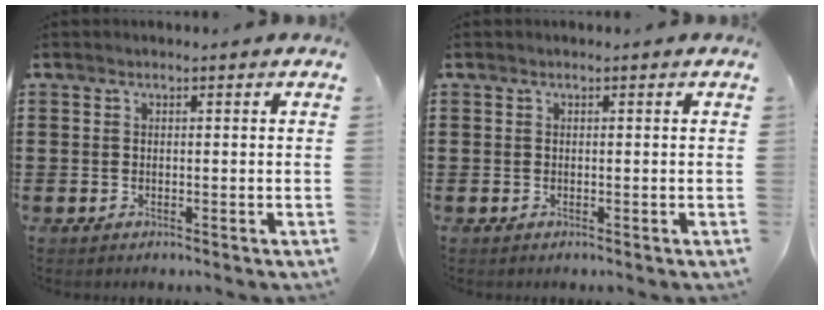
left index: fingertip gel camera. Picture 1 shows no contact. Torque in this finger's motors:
{"motor_torque": [0.00, 0.00, 0.00, -0.01]}